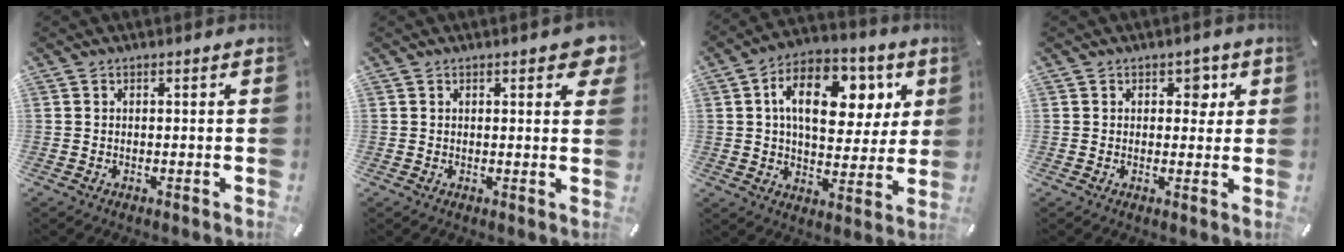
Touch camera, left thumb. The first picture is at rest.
{"total": 3.5, "force": [2.1, 1.4, 2.5], "torque": [-0.030, -0.008, 0.032]}
{"total": 16.2, "force": [5.5, 10.4, 11.2], "torque": [-0.171, -0.007, 0.097]}
{"total": 3.8, "force": [1.4, 2.7, 2.3], "torque": [-0.003, -0.012, 0.011]}